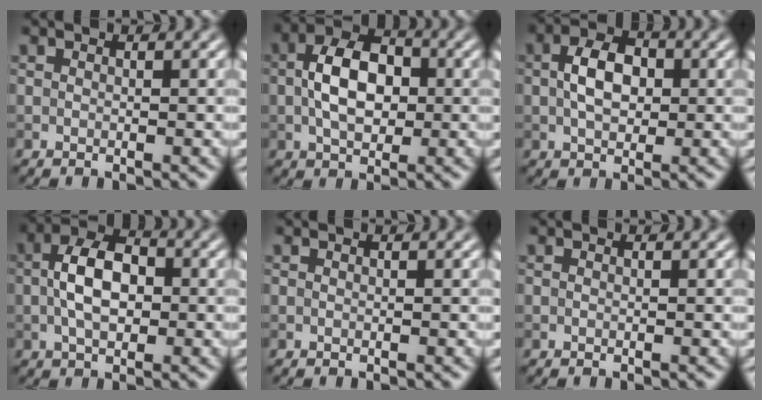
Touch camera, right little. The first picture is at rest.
{"total": 6.1, "force": [-0.1, 3.7, 4.8], "torque": [-0.086, 0.009, -0.007]}
{"total": 4.4, "force": [0.3, 2.8, 3.3], "torque": [-0.064, 0.007, 0.000]}
{"total": 5.4, "force": [-0.3, 3.0, 4.4], "torque": [-0.083, 0.009, -0.011]}
{"total": 0.0}
{"total": 0.0}